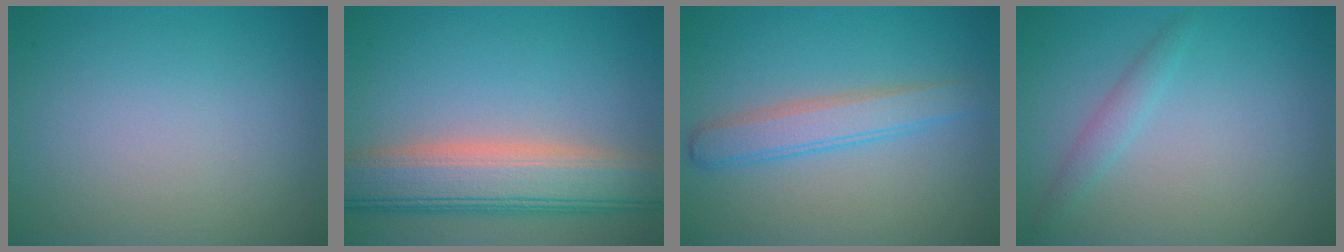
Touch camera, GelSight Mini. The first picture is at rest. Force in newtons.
{"total": 8.1, "press": 8.1, "slide": 0.5}
{"total": 3.2, "press": 3.2, "slide": 0.1}
{"total": 1.4, "press": 1.4, "slide": 0.1}